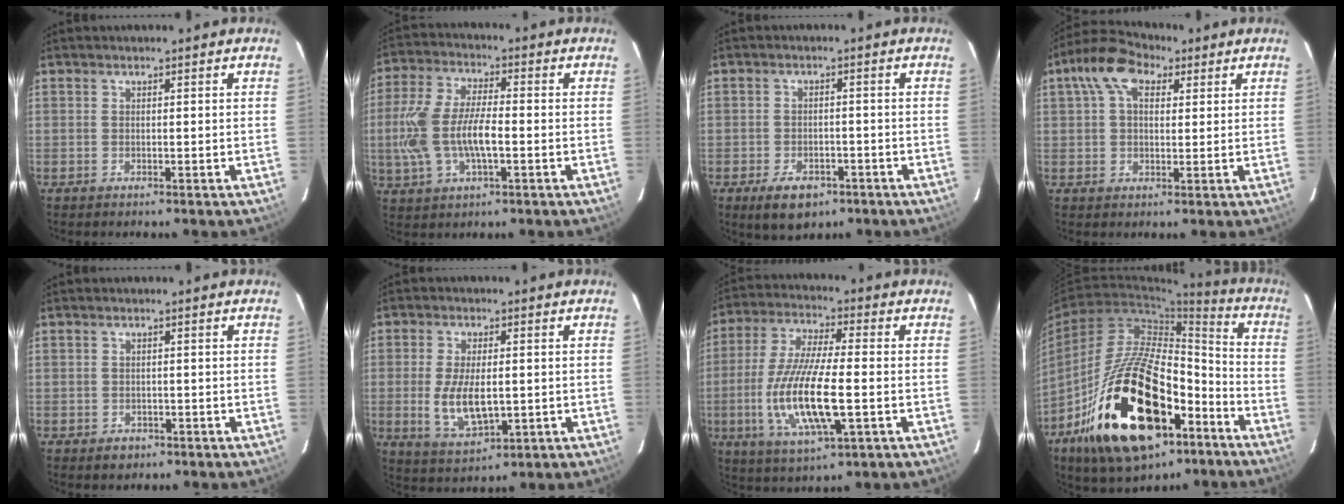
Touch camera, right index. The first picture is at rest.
{"total": 12.9, "force": [-2.0, 5.3, 11.6], "torque": [-0.250, 0.001, -0.038]}
{"total": 7.1, "force": [-4.3, 4.3, 3.7], "torque": [-0.079, -0.002, -0.058]}
{"total": 9.2, "force": [3.9, 5.6, 6.2], "torque": [-0.122, 0.037, 0.061]}
{"total": 2.4, "force": [-1.1, 2.0, 0.5], "torque": [-0.011, 0.001, -0.012]}
{"total": 9.3, "force": [-1.1, 4.3, 8.2], "torque": [-0.165, -0.013, -0.012]}
{"total": 16.2, "force": [-3.5, 4.1, 15.3], "torque": [-0.313, -0.014, -0.064]}
{"total": 27.9, "force": [-14.2, 13.7, 19.8], "torque": [-0.357, 0.008, -0.217]}